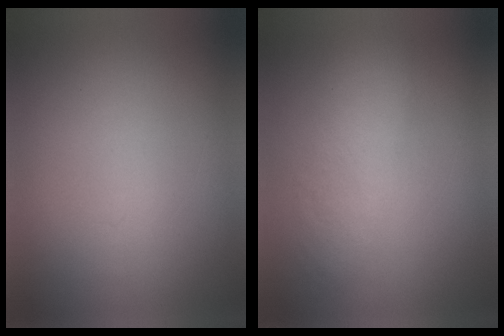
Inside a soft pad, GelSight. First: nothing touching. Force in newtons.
{"total": 3.0}